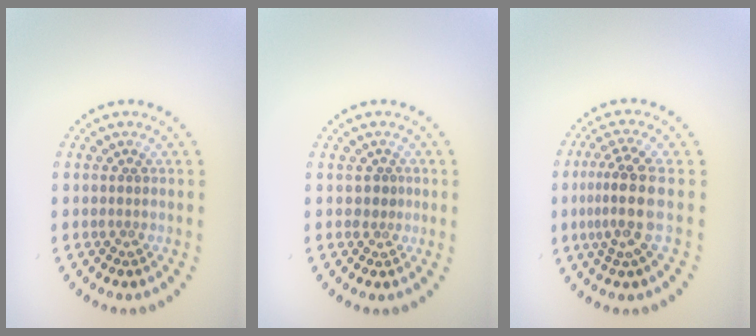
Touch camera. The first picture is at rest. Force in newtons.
{"total": 0.8, "press": 0.5, "slide": 0.6}
{"total": 3.8, "press": 3.2, "slide": 2.1}